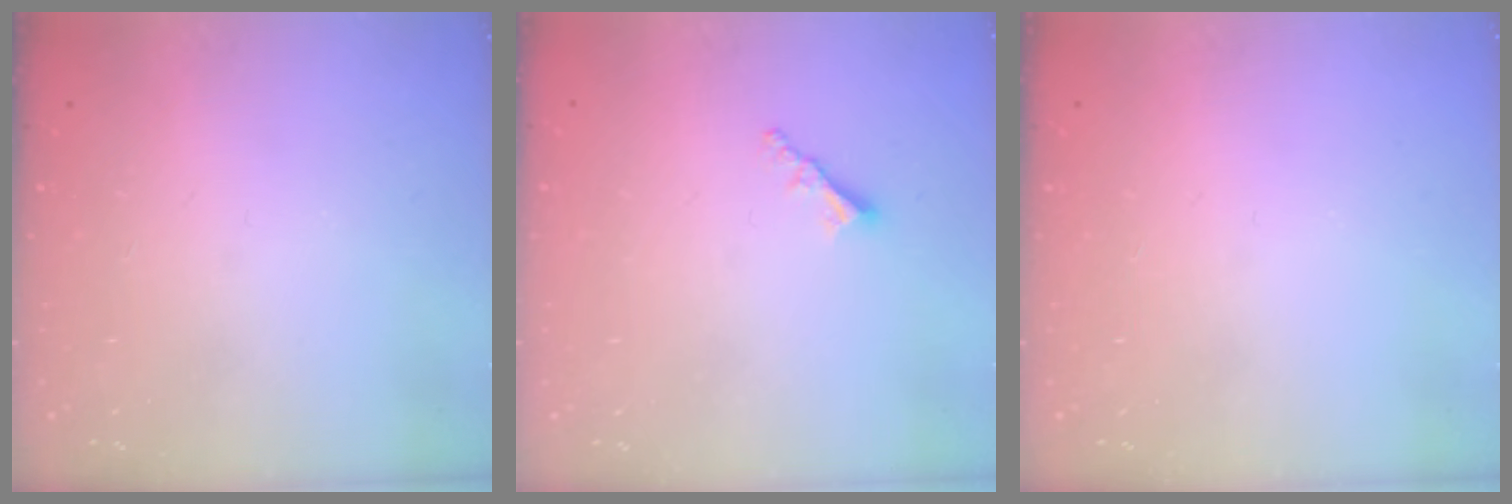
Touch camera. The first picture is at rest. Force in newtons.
{"total": 2.5, "press": 2.5, "slide": 0.3}
{"total": 0.0}